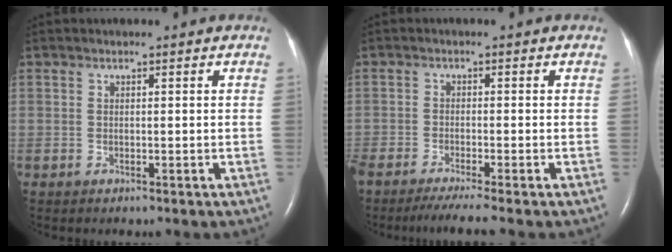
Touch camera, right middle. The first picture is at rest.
{"total": 5.4, "force": [-4.4, -0.5, 3.1], "torque": [-0.049, -0.015, -0.074]}